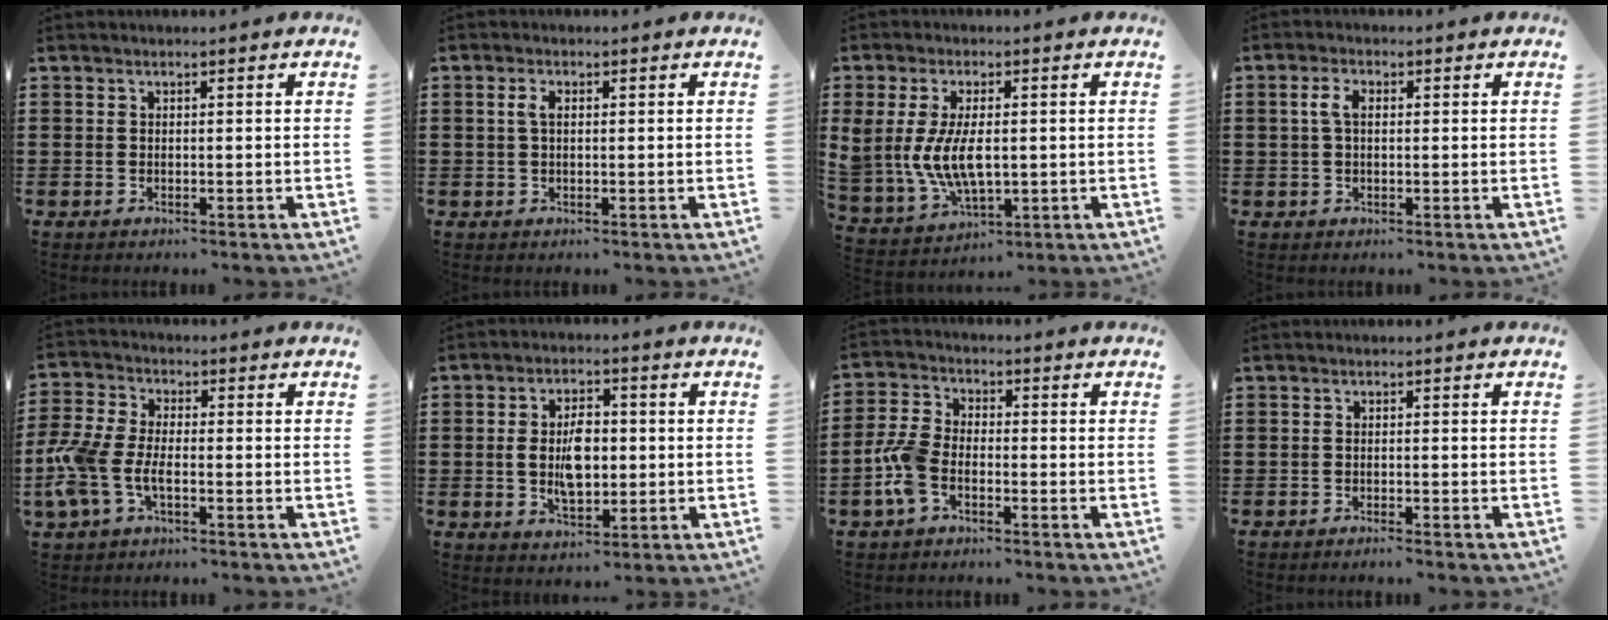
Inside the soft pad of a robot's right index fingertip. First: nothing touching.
{"total": 2.0, "force": [0.4, 1.0, 1.7], "torque": [-0.037, 0.007, 0.004]}
{"total": 8.0, "force": [0.2, 4.4, 6.7], "torque": [-0.156, 0.003, -0.001]}
{"total": 3.0, "force": [0.4, 1.5, 2.5], "torque": [-0.060, 0.006, 0.003]}
{"total": 7.1, "force": [-2.3, 3.4, 5.7], "torque": [-0.155, -0.011, -0.053]}
{"total": 6.8, "force": [-0.1, 3.9, 5.5], "torque": [-0.097, 0.005, -0.007]}
{"total": 6.3, "force": [-2.5, 3.5, 4.6], "torque": [-0.123, 0.000, -0.056]}
{"total": 0.8, "force": [-0.7, -0.1, 0.4], "torque": [-0.007, -0.002, -0.014]}